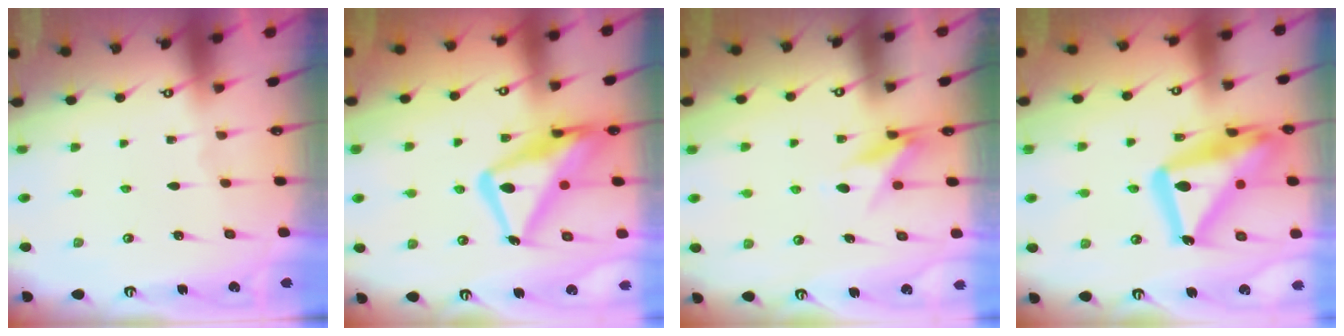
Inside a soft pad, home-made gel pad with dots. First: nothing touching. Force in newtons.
{"total": 18.2, "press": 18.1, "slide": 1.8}
{"total": 9.3, "press": 9.3, "slide": 0.7}
{"total": 23.4, "press": 23.3, "slide": 2.2}